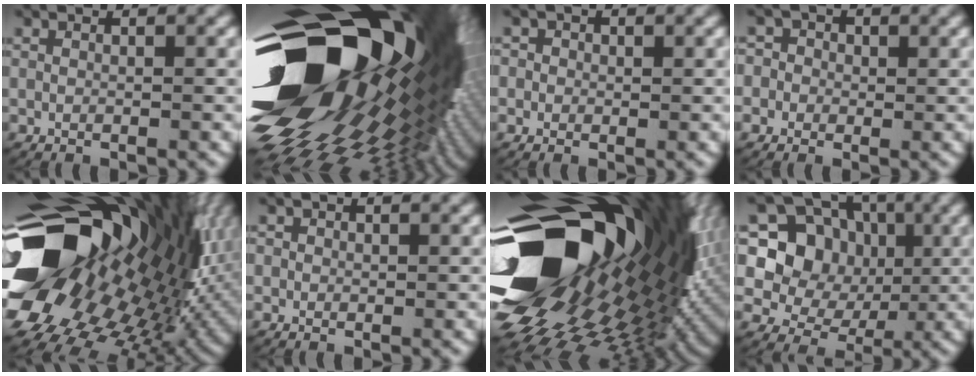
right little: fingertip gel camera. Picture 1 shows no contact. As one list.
[{"total": 44.7, "force": [1.4, 26.1, 36.3], "torque": [-0.489, -0.003, 0.008]}, {"total": 1.2, "force": [-0.1, 1.2, -0.1], "torque": [0.006, 0.004, -0.009]}, {"total": 2.5, "force": [-0.1, 2.4, 0.3], "torque": [-0.002, 0.009, -0.018]}, {"total": 32.2, "force": [3.3, 20.2, 24.9], "torque": [-0.355, -0.001, 0.033]}, {"total": 0.6, "force": [-0.1, 0.6, -0.2], "torque": [0.004, 0.002, -0.004]}, {"total": 40.3, "force": [2.7, 23.6, 32.5], "torque": [-0.462, -0.007, 0.029]}, {"total": 11.7, "force": [1.2, 10.2, 5.6], "torque": [-0.129, -0.006, 0.014]}]